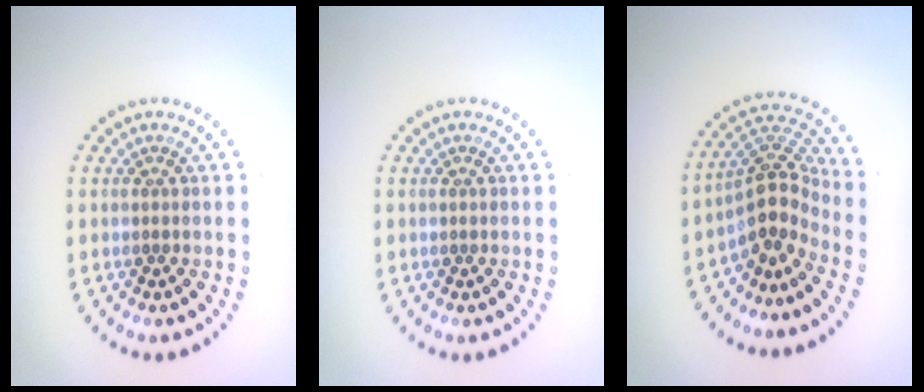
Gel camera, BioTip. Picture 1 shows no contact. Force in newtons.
{"total": 0.0}
{"total": 4.3, "press": 3.0, "slide": 3.0}